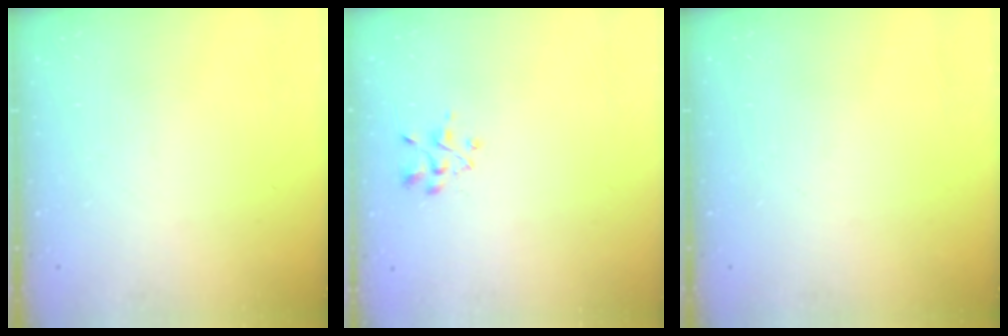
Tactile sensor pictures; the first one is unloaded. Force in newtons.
{"total": 1.7, "press": 1.6, "slide": 0.7}
{"total": 0.0}